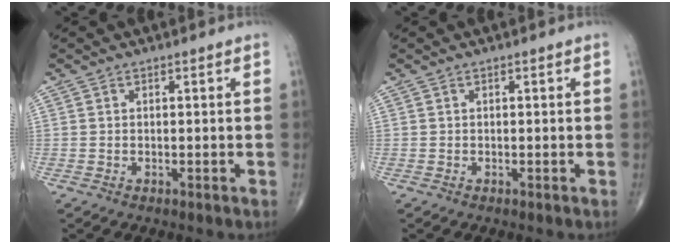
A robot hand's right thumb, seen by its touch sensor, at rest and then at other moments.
{"total": 0.0}